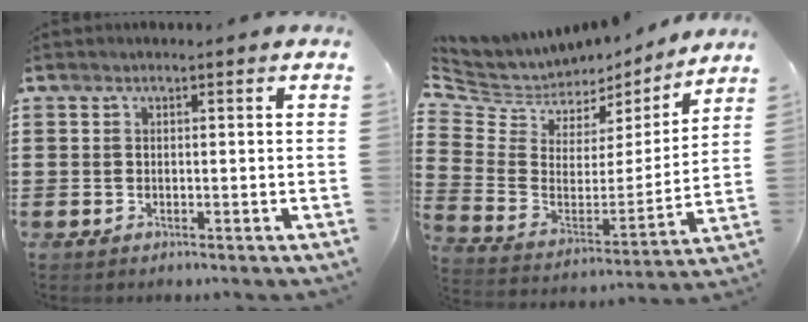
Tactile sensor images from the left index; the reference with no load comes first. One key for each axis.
{"total": 5.7, "fx": 4.6, "fy": 3.2, "fz": 1.0, "tx": -0.057, "ty": -0.044, "tz": 0.079}